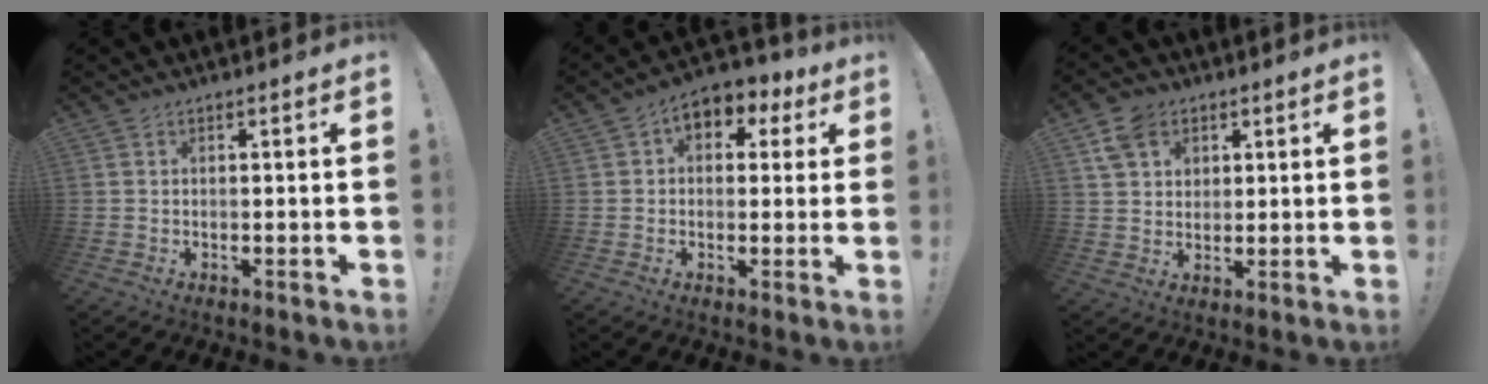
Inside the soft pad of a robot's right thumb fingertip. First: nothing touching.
{"total": 6.7, "force": [1.7, 5.2, 3.8], "torque": [-0.039, -0.005, 0.032]}
{"total": 9.0, "force": [4.5, 6.8, 3.8], "torque": [-0.065, -0.009, 0.089]}